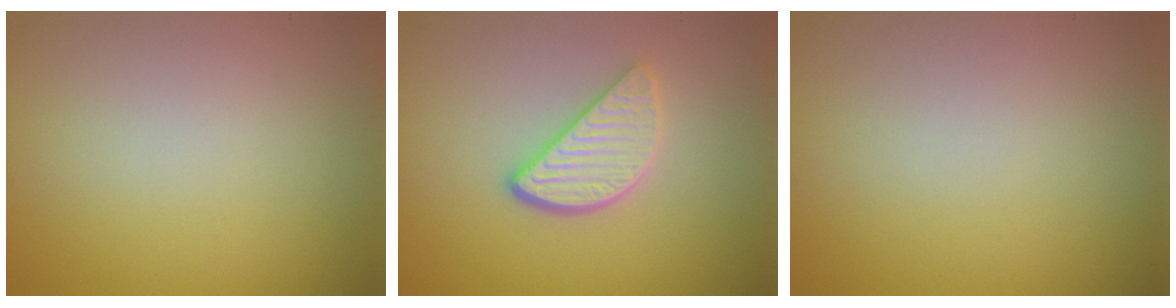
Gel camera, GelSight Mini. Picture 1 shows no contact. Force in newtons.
{"total": 3.5, "press": 2.9, "slide": 1.9}
{"total": 0.0}